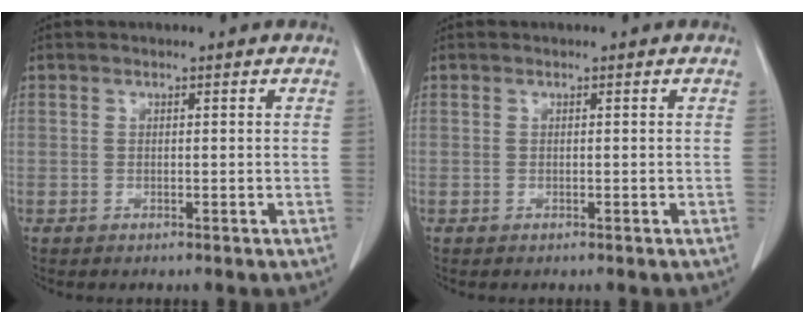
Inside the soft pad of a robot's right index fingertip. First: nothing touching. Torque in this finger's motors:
{"motor_torque": [0.00, 0.00, 0.00, 0.00]}